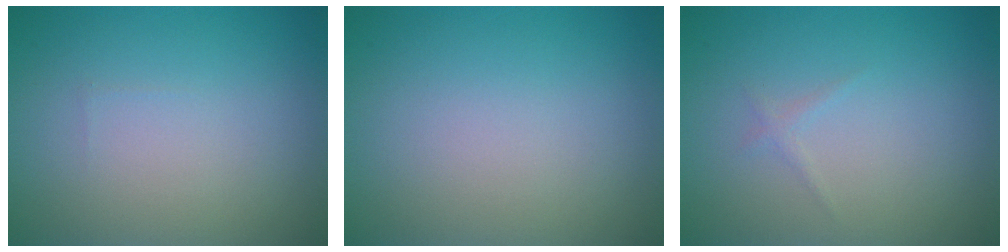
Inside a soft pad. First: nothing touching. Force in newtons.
{"total": 0.0}
{"total": 0.6, "press": 0.6, "slide": 0.0}